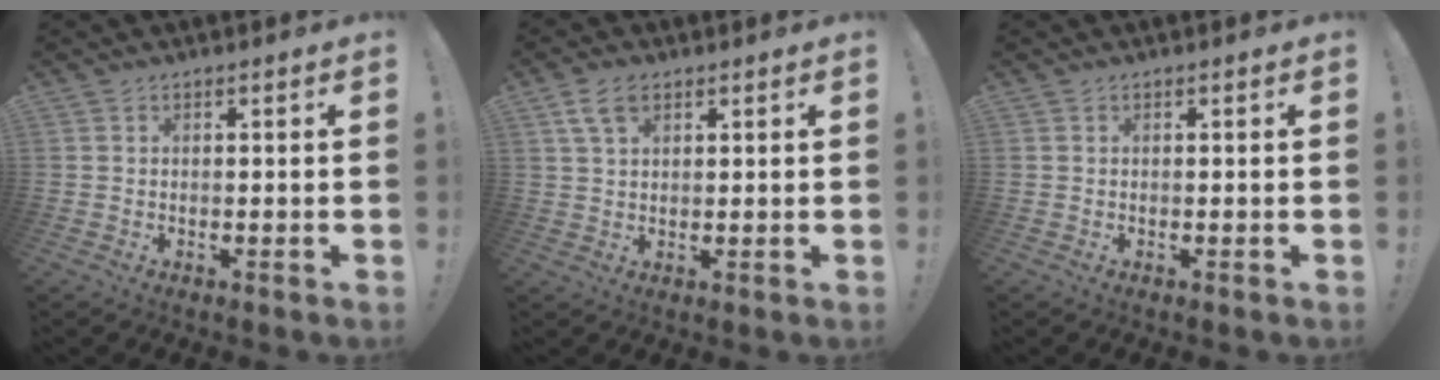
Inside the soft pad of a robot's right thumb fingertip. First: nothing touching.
{"total": 6.2, "force": [3.2, 3.4, 4.0], "torque": [-0.074, -0.002, 0.062]}
{"total": 0.0}